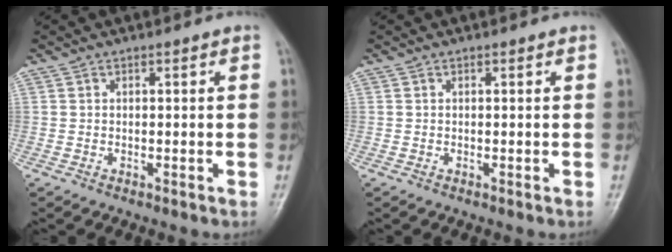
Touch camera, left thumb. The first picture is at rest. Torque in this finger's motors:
{"motor_torque": [0.00, 0.00, -0.08, -0.08, 0.00]}